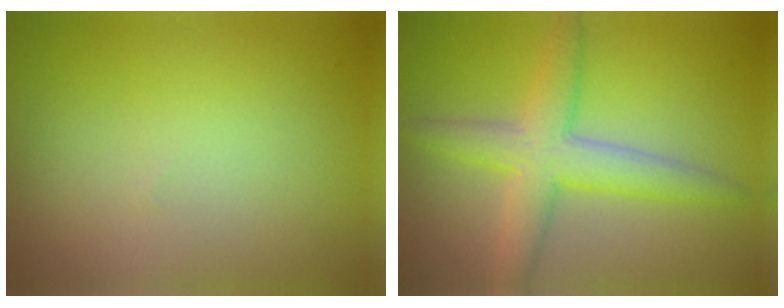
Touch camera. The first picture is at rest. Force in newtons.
{"total": 5.1, "press": 5.1, "slide": 0.2}